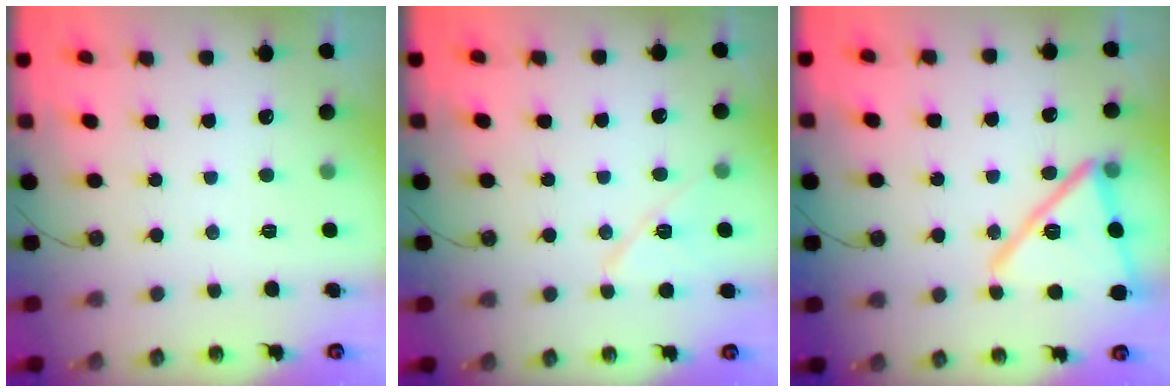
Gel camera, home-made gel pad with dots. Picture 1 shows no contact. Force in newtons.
{"total": 9.2, "press": 9.2, "slide": 0.7}
{"total": 17.2, "press": 16.9, "slide": 2.8}